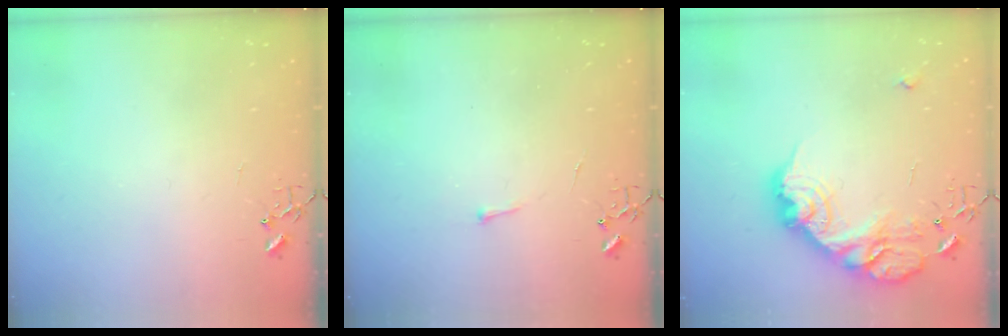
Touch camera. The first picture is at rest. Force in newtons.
{"total": 2.9, "press": 2.9, "slide": 0.4}
{"total": 19.5, "press": 19.5, "slide": 1.3}